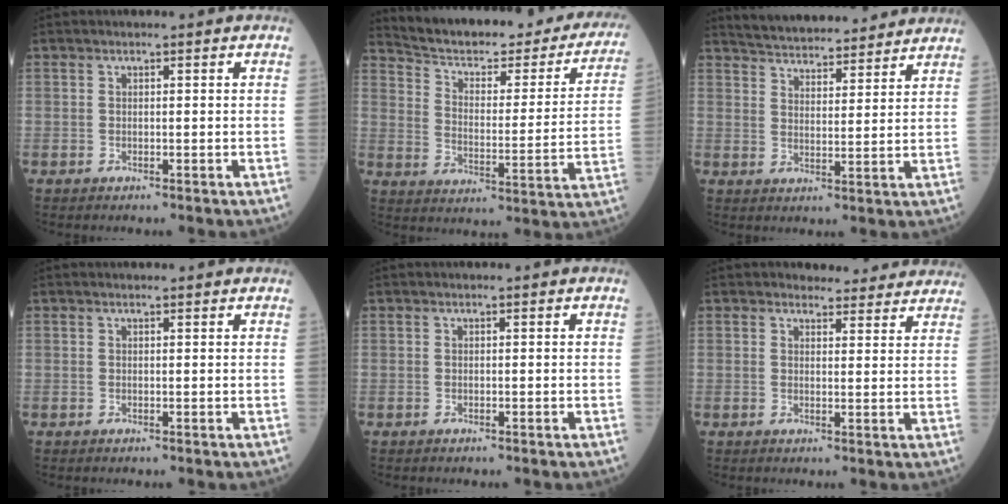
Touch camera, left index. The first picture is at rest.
{"total": 27.2, "force": [24.2, 6.7, 10.4], "torque": [-0.146, -0.055, 0.300]}
{"total": 15.1, "force": [14.3, 2.4, 4.3], "torque": [-0.061, 0.021, 0.202]}
{"total": 1.6, "force": [1.6, 0.2, 0.3], "torque": [-0.009, 0.009, 0.018]}
{"total": 0.0}
{"total": 8.6, "force": [8.2, 2.5, 0.7], "torque": [0.024, -0.001, 0.071]}